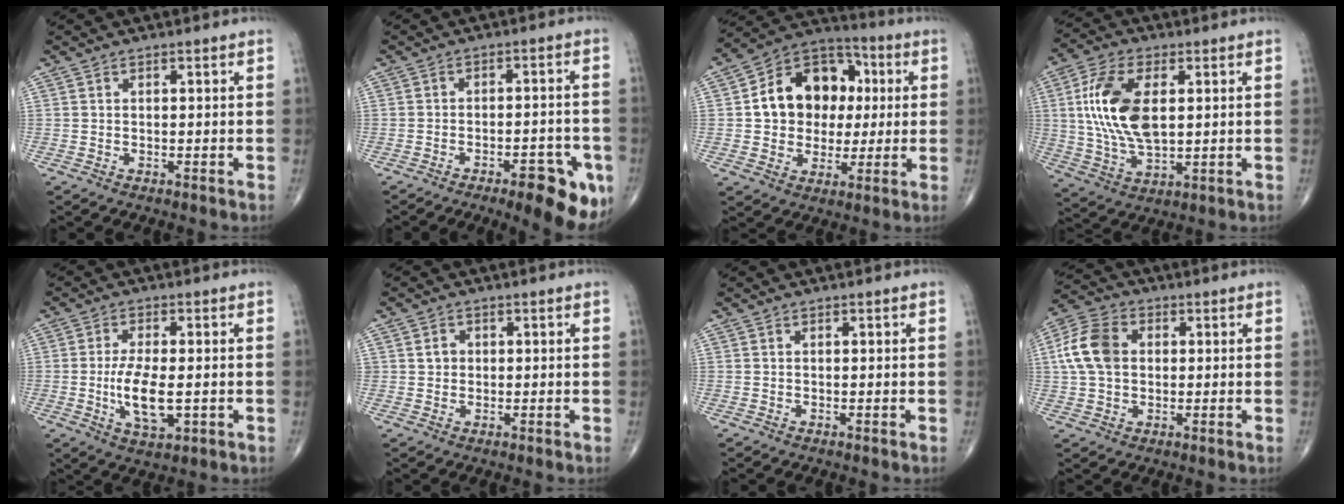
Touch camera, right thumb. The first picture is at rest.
{"total": 12.0, "force": [-6.0, 4.1, 9.5], "torque": [-0.100, 0.023, -0.073]}
{"total": 16.5, "force": [2.1, 13.0, 10.0], "torque": [-0.110, 0.020, 0.030]}
{"total": 14.9, "force": [2.6, 7.6, 12.5], "torque": [-0.250, -0.004, 0.052]}
{"total": 8.6, "force": [-1.2, 3.5, 7.7], "torque": [-0.147, -0.011, -0.018]}
{"total": 2.1, "force": [0.4, 1.9, 0.9], "torque": [-0.003, 0.001, 0.007]}
{"total": 0.0}
{"total": 10.3, "force": [1.3, 7.4, 7.0], "torque": [-0.137, 0.018, 0.019]}